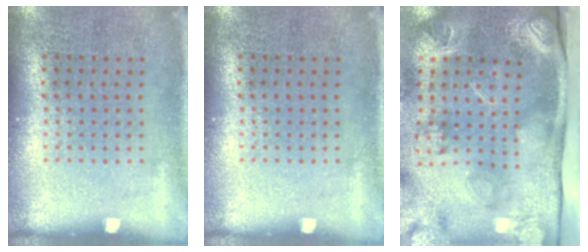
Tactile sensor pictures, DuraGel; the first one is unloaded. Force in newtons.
{"total": 0.0}
{"total": 4.5, "press": 3.2, "slide": 3.2}